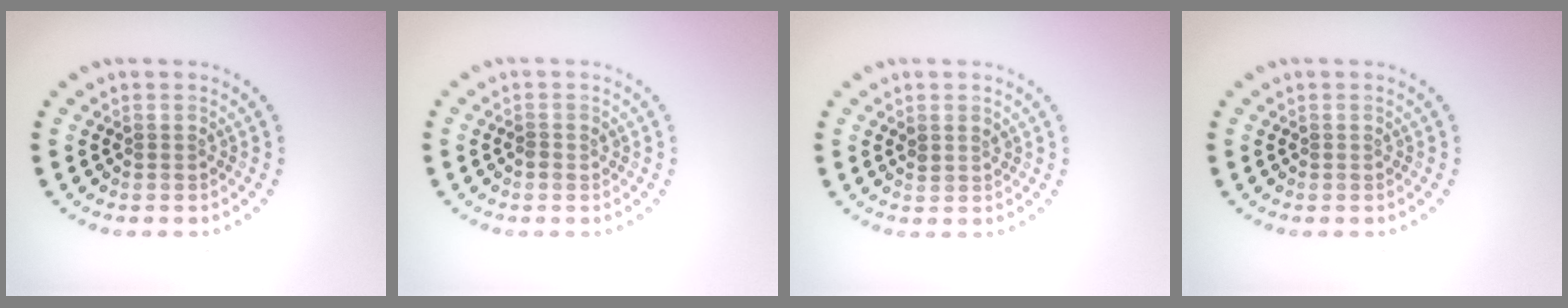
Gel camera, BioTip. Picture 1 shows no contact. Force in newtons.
{"total": 0.7, "press": 0.7, "slide": 0.2}
{"total": 0.9, "press": 0.8, "slide": 0.4}
{"total": 0.0}